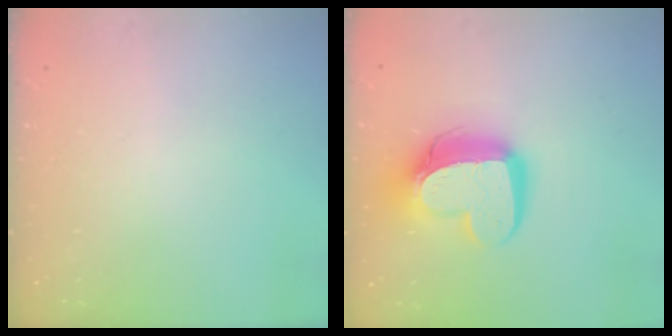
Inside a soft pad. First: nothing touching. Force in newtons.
{"total": 15.3, "press": 15.3, "slide": 1.4}